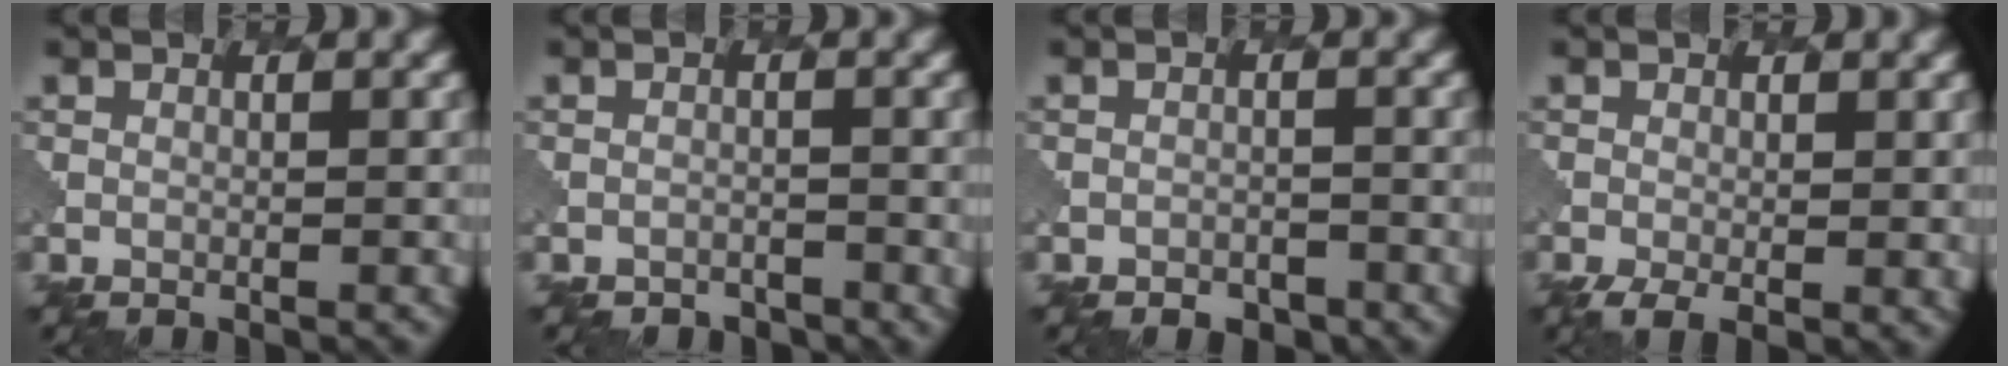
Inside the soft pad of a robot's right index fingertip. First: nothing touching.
{"total": 1.3, "force": [-1.2, 0.6, -0.4], "torque": [0.006, 0.000, -0.016]}
{"total": 1.9, "force": [-1.6, 1.1, 0.3], "torque": [-0.002, 0.005, -0.018]}
{"total": 3.2, "force": [-1.0, 1.4, 2.7], "torque": [-0.049, -0.009, -0.016]}